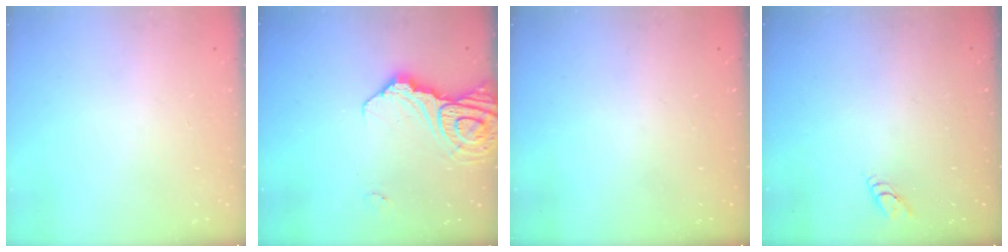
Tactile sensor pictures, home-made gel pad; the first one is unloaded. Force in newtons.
{"total": 14.4, "press": 14.3, "slide": 1.8}
{"total": 0.0}
{"total": 2.7, "press": 2.7, "slide": 0.3}